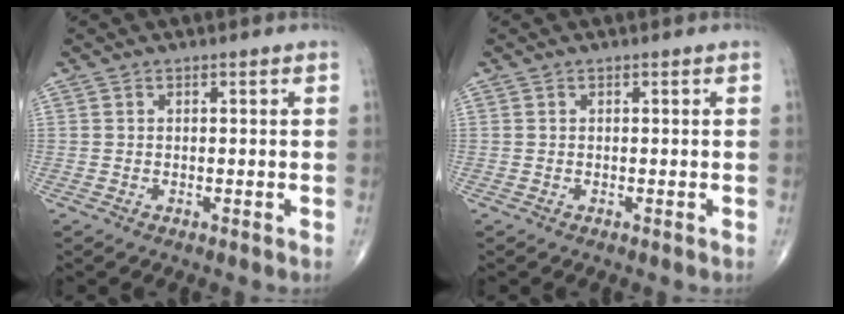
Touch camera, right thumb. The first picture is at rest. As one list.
[{"total": 0.0}]